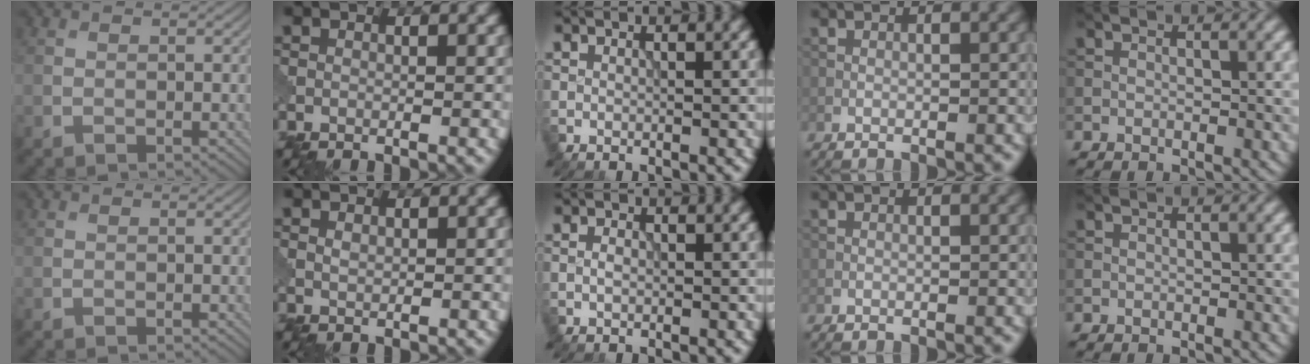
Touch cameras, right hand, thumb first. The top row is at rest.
{"index": {"total": 0.8, "force": [0.3, 0.5, 0.5], "torque": [-0.015, 0.000, 0.008]}, "middle": {"total": 0.8, "force": [-0.1, 0.5, 0.6], "torque": [-0.013, 0.001, -0.004]}}